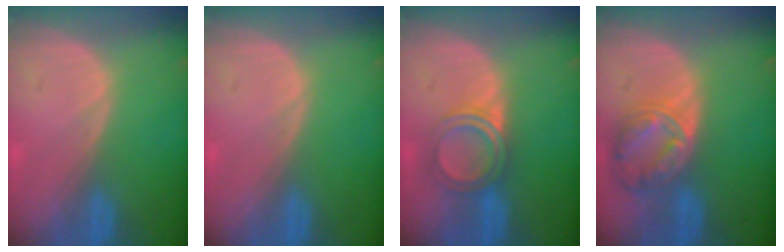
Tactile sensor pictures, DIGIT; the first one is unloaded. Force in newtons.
{"total": 0.0}
{"total": 4.8, "press": 4.6, "slide": 1.4}
{"total": 8.2, "press": 7.0, "slide": 4.2}